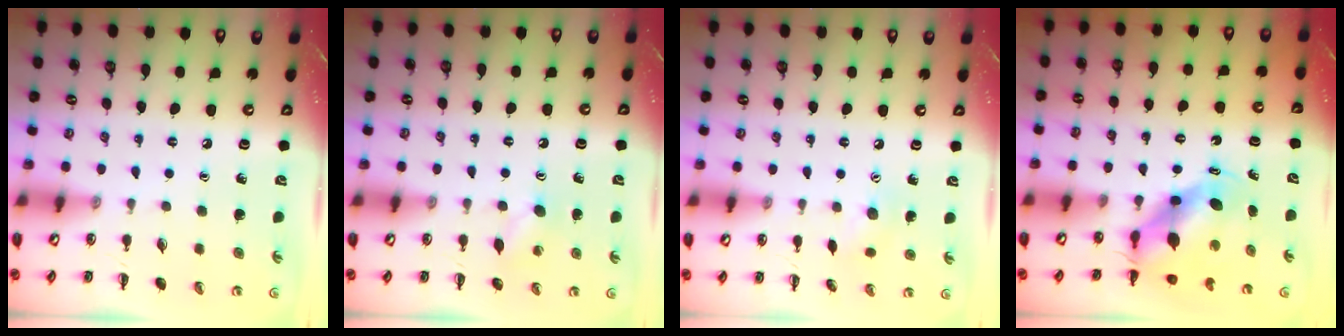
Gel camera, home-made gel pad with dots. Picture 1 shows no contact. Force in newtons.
{"total": 5.3, "press": 5.0, "slide": 1.5}
{"total": 6.7, "press": 6.5, "slide": 1.7}
{"total": 5.6, "press": 5.4, "slide": 1.6}